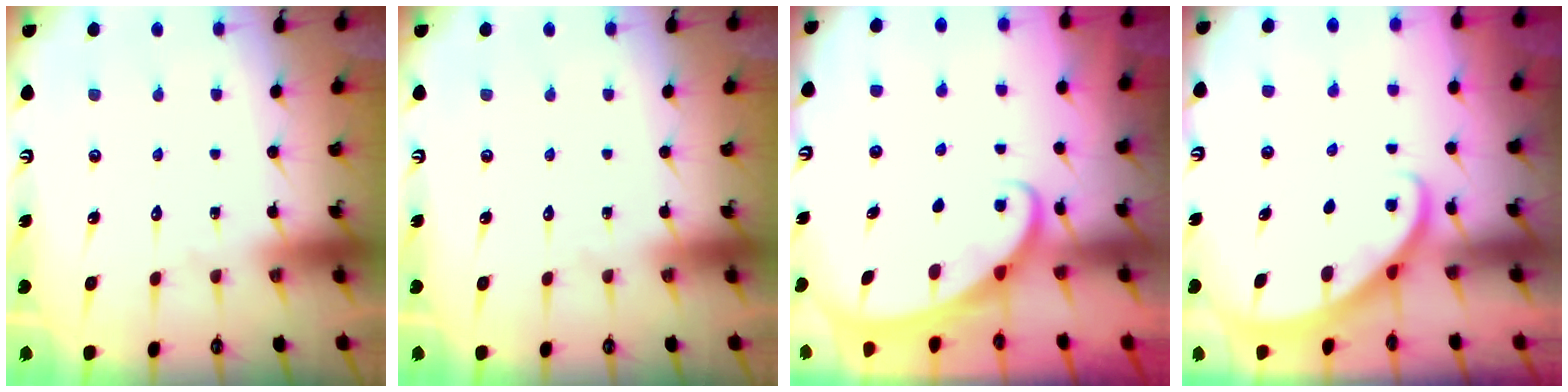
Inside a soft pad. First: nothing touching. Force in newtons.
{"total": 0.0}
{"total": 2.3, "press": 2.2, "slide": 0.4}
{"total": 2.2, "press": 2.2, "slide": 0.1}